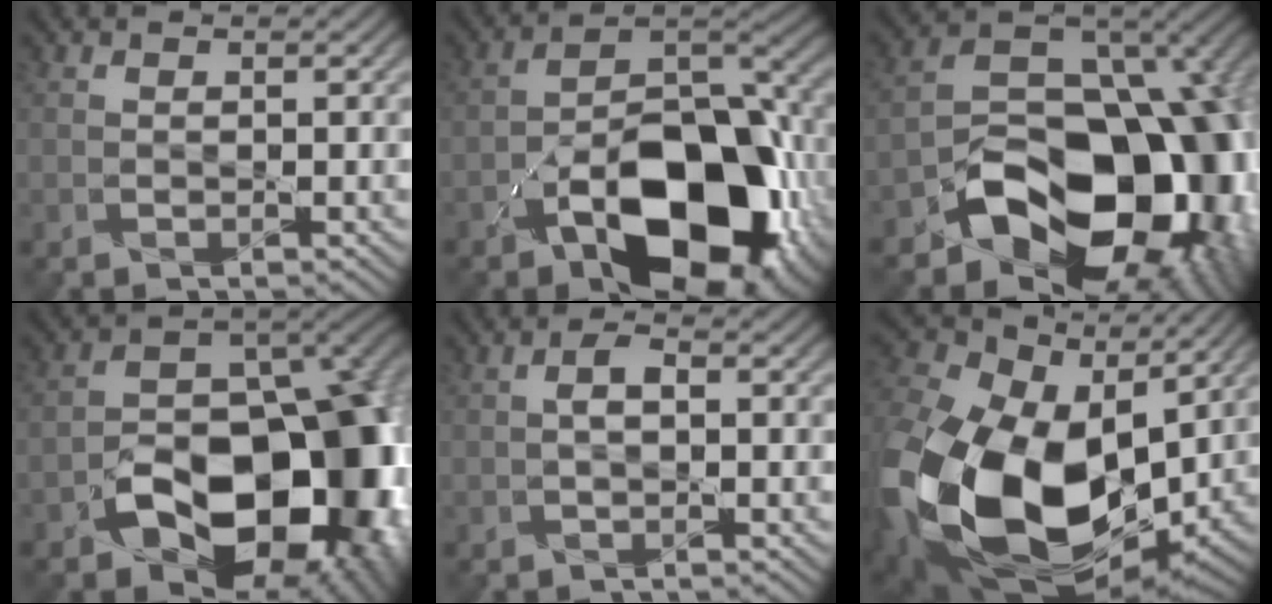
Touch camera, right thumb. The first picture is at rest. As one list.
[{"total": 16.5, "force": [-7.8, 8.6, 11.7], "torque": [-0.161, -0.007, -0.135]}, {"total": 16.6, "force": [-6.6, 11.2, 10.4], "torque": [-0.135, -0.033, -0.106]}, {"total": 18.3, "force": [-7.1, 11.7, 12.2], "torque": [-0.148, -0.029, -0.103]}, {"total": 1.6, "force": [-0.2, 0.6, 1.4], "torque": [-0.029, 0.006, -0.005]}, {"total": 22.1, "force": [-2.1, 16.1, 14.9], "torque": [-0.417, -0.081, 0.005]}]